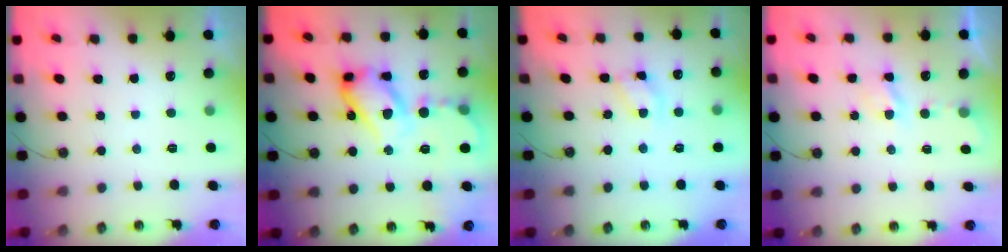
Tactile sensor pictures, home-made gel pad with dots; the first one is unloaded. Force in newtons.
{"total": 19.8, "press": 19.7, "slide": 2.0}
{"total": 9.3, "press": 9.3, "slide": 0.6}
{"total": 3.3, "press": 3.3, "slide": 0.7}